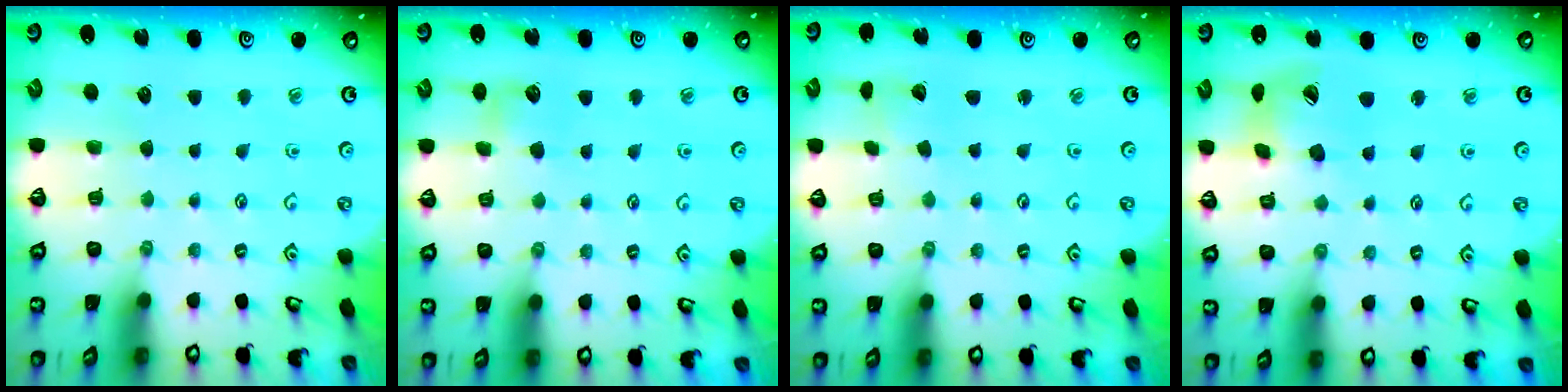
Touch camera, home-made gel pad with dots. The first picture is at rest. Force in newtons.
{"total": 5.9, "press": 5.9, "slide": 0.8}
{"total": 2.6, "press": 2.6, "slide": 0.3}
{"total": 15.0, "press": 14.8, "slide": 2.1}